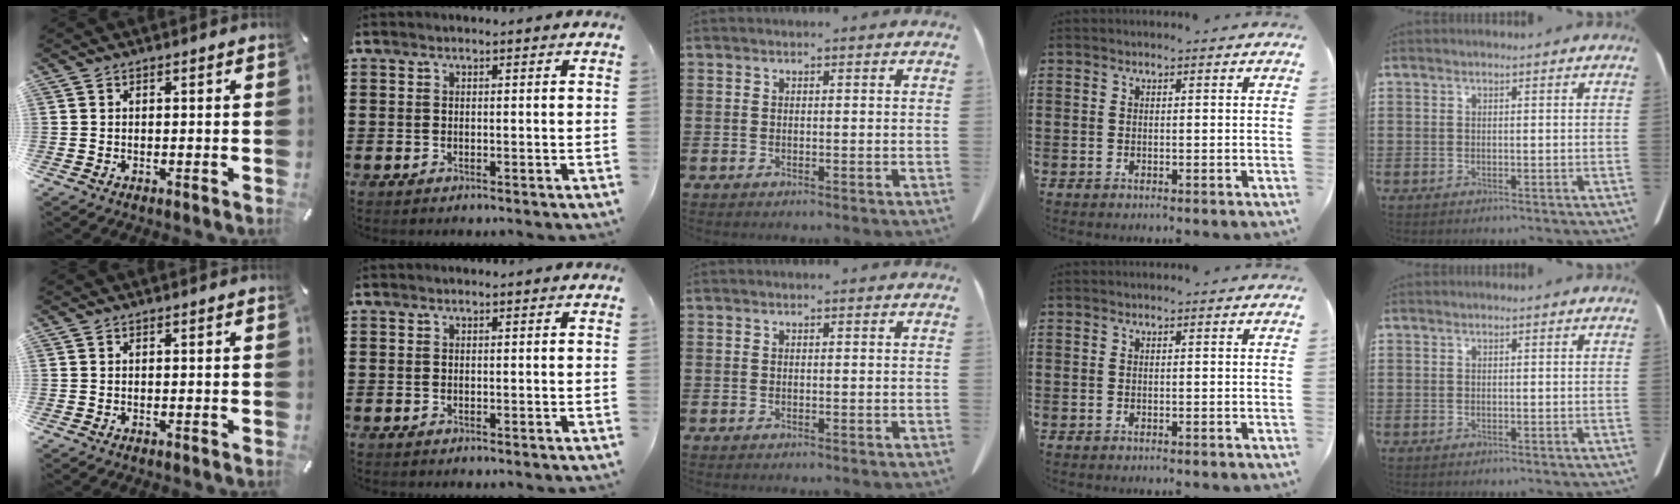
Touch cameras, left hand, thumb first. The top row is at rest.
{}